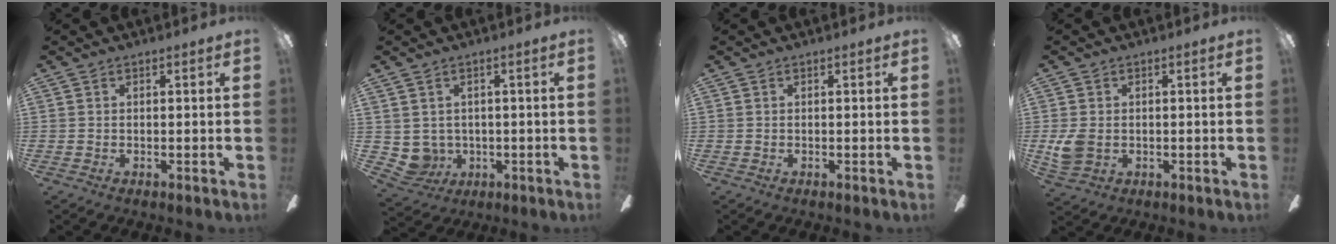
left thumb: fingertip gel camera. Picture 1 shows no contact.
{"total": 4.6, "force": [1.6, 4.2, 0.8], "torque": [-0.052, -0.011, 0.031]}
{"total": 0.0}
{"total": 3.9, "force": [0.3, 3.1, 2.4], "torque": [-0.048, -0.001, 0.004]}